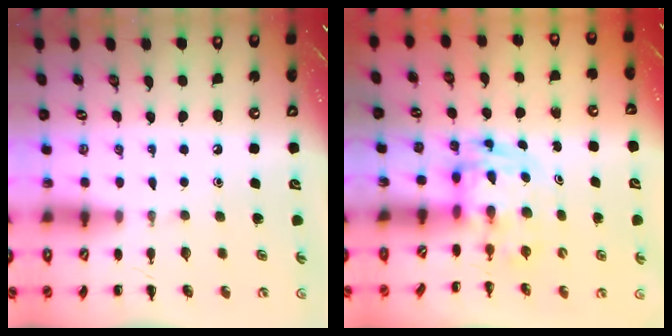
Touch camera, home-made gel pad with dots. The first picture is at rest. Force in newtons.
{"total": 3.3, "press": 3.3, "slide": 0.6}